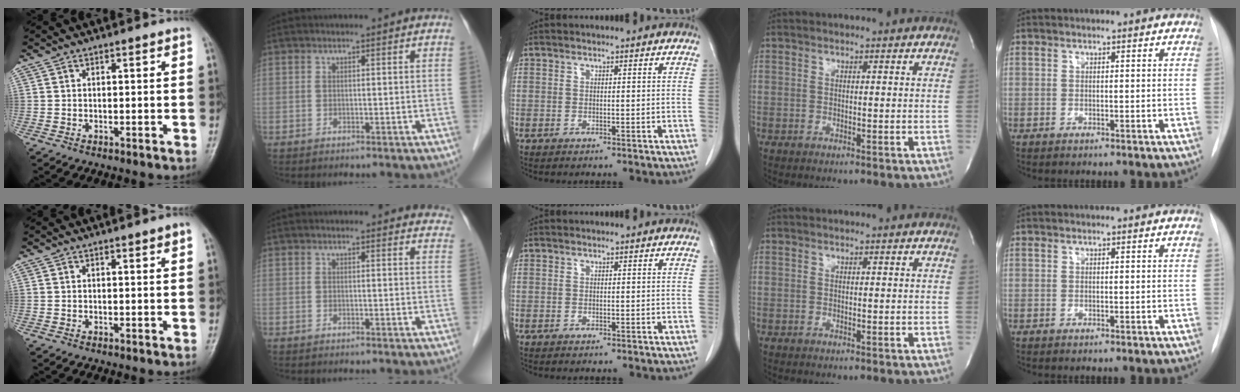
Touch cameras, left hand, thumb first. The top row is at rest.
{"thumb": {"total": 1.6, "force": [0.9, 0.2, 1.4], "torque": [-0.021, -0.002, 0.010]}, "index": {"total": 8.1, "force": [7.7, 2.3, 1.3], "torque": [0.020, -0.001, 0.056]}}